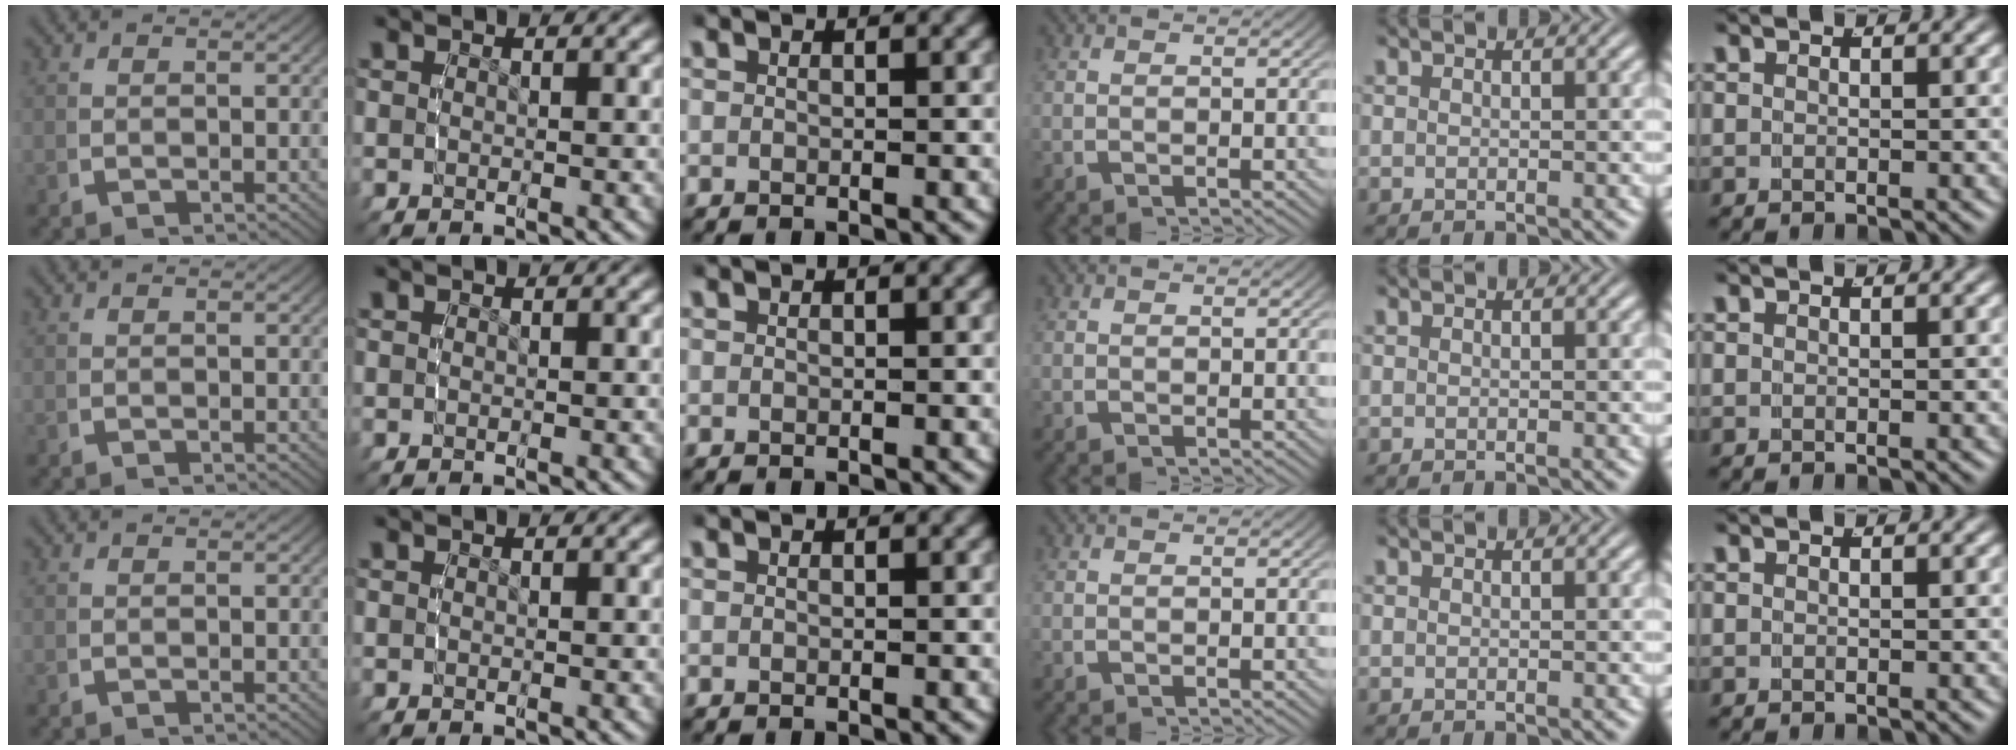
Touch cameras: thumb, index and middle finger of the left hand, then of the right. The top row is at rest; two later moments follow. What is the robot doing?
{"motion": "reach", "object": "paper"}